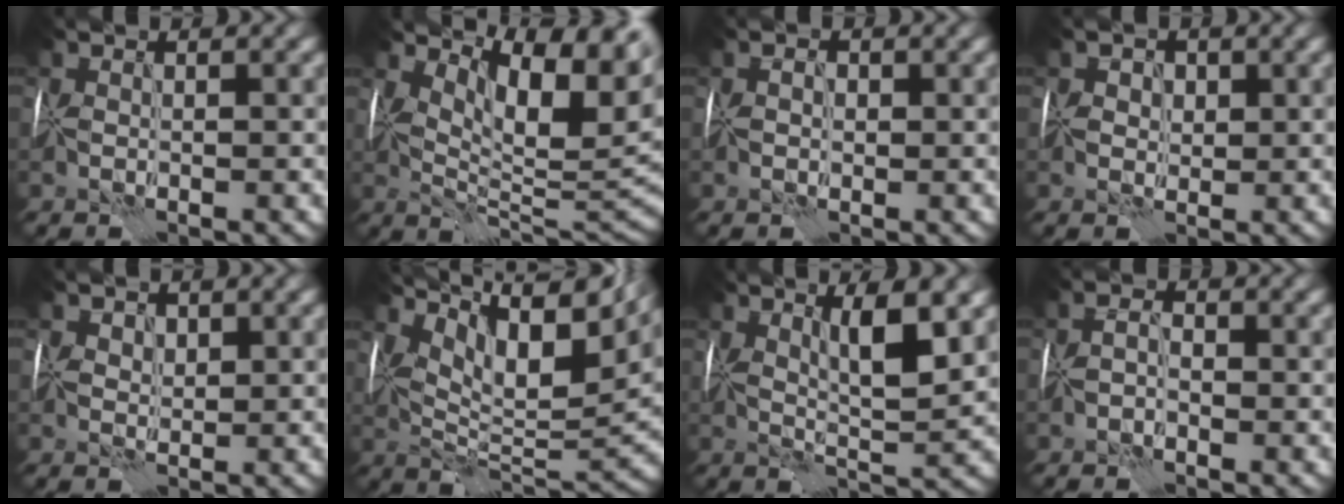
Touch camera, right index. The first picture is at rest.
{"total": 10.8, "force": [3.9, 4.4, 9.1], "torque": [-0.128, -0.009, 0.066]}
{"total": 0.8, "force": [-0.3, 0.5, 0.5], "torque": [-0.007, -0.001, -0.008]}
{"total": 0.9, "force": [0.0, 0.8, 0.3], "torque": [-0.003, -0.003, -0.005]}
{"total": 0.6, "force": [0.3, 0.5, 0.2], "torque": [-0.005, -0.004, 0.004]}
{"total": 13.4, "force": [6.8, 5.0, 10.4], "torque": [-0.166, 0.022, 0.103]}
{"total": 5.2, "force": [1.6, 0.7, 4.9], "torque": [-0.083, -0.009, 0.025]}
{"total": 1.1, "force": [-0.7, 0.5, 0.7], "torque": [-0.008, 0.001, -0.018]}